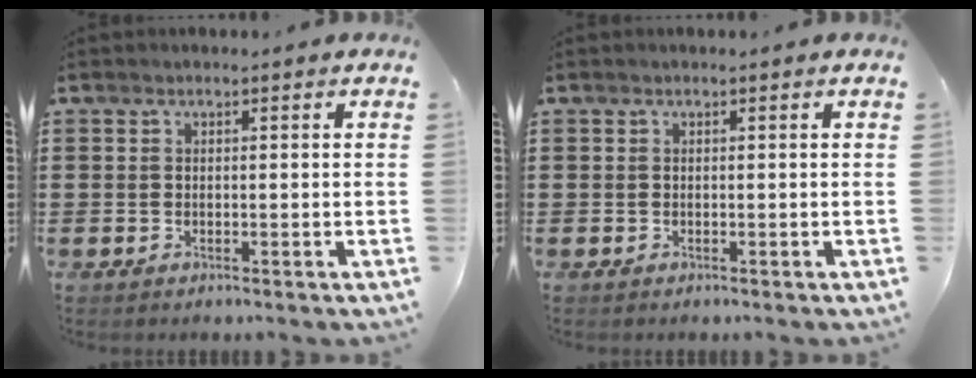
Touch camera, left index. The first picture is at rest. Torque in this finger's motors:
{"motor_torque": [0.00, 0.00, 0.00, 0.00]}